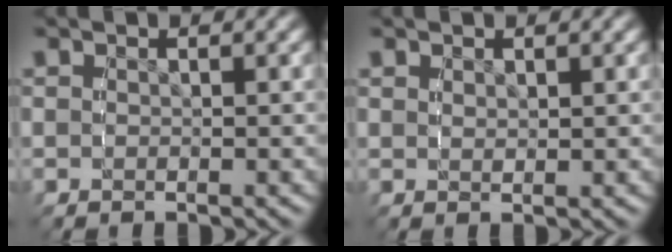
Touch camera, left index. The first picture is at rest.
{"total": 0.8, "force": [0.8, 0.0, 0.0], "torque": [-0.001, 0.000, 0.016]}